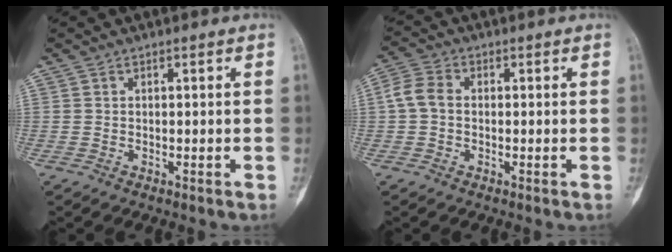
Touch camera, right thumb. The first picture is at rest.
{"total": 4.6, "force": [-0.1, 3.3, 3.2], "torque": [-0.069, 0.013, -0.010]}